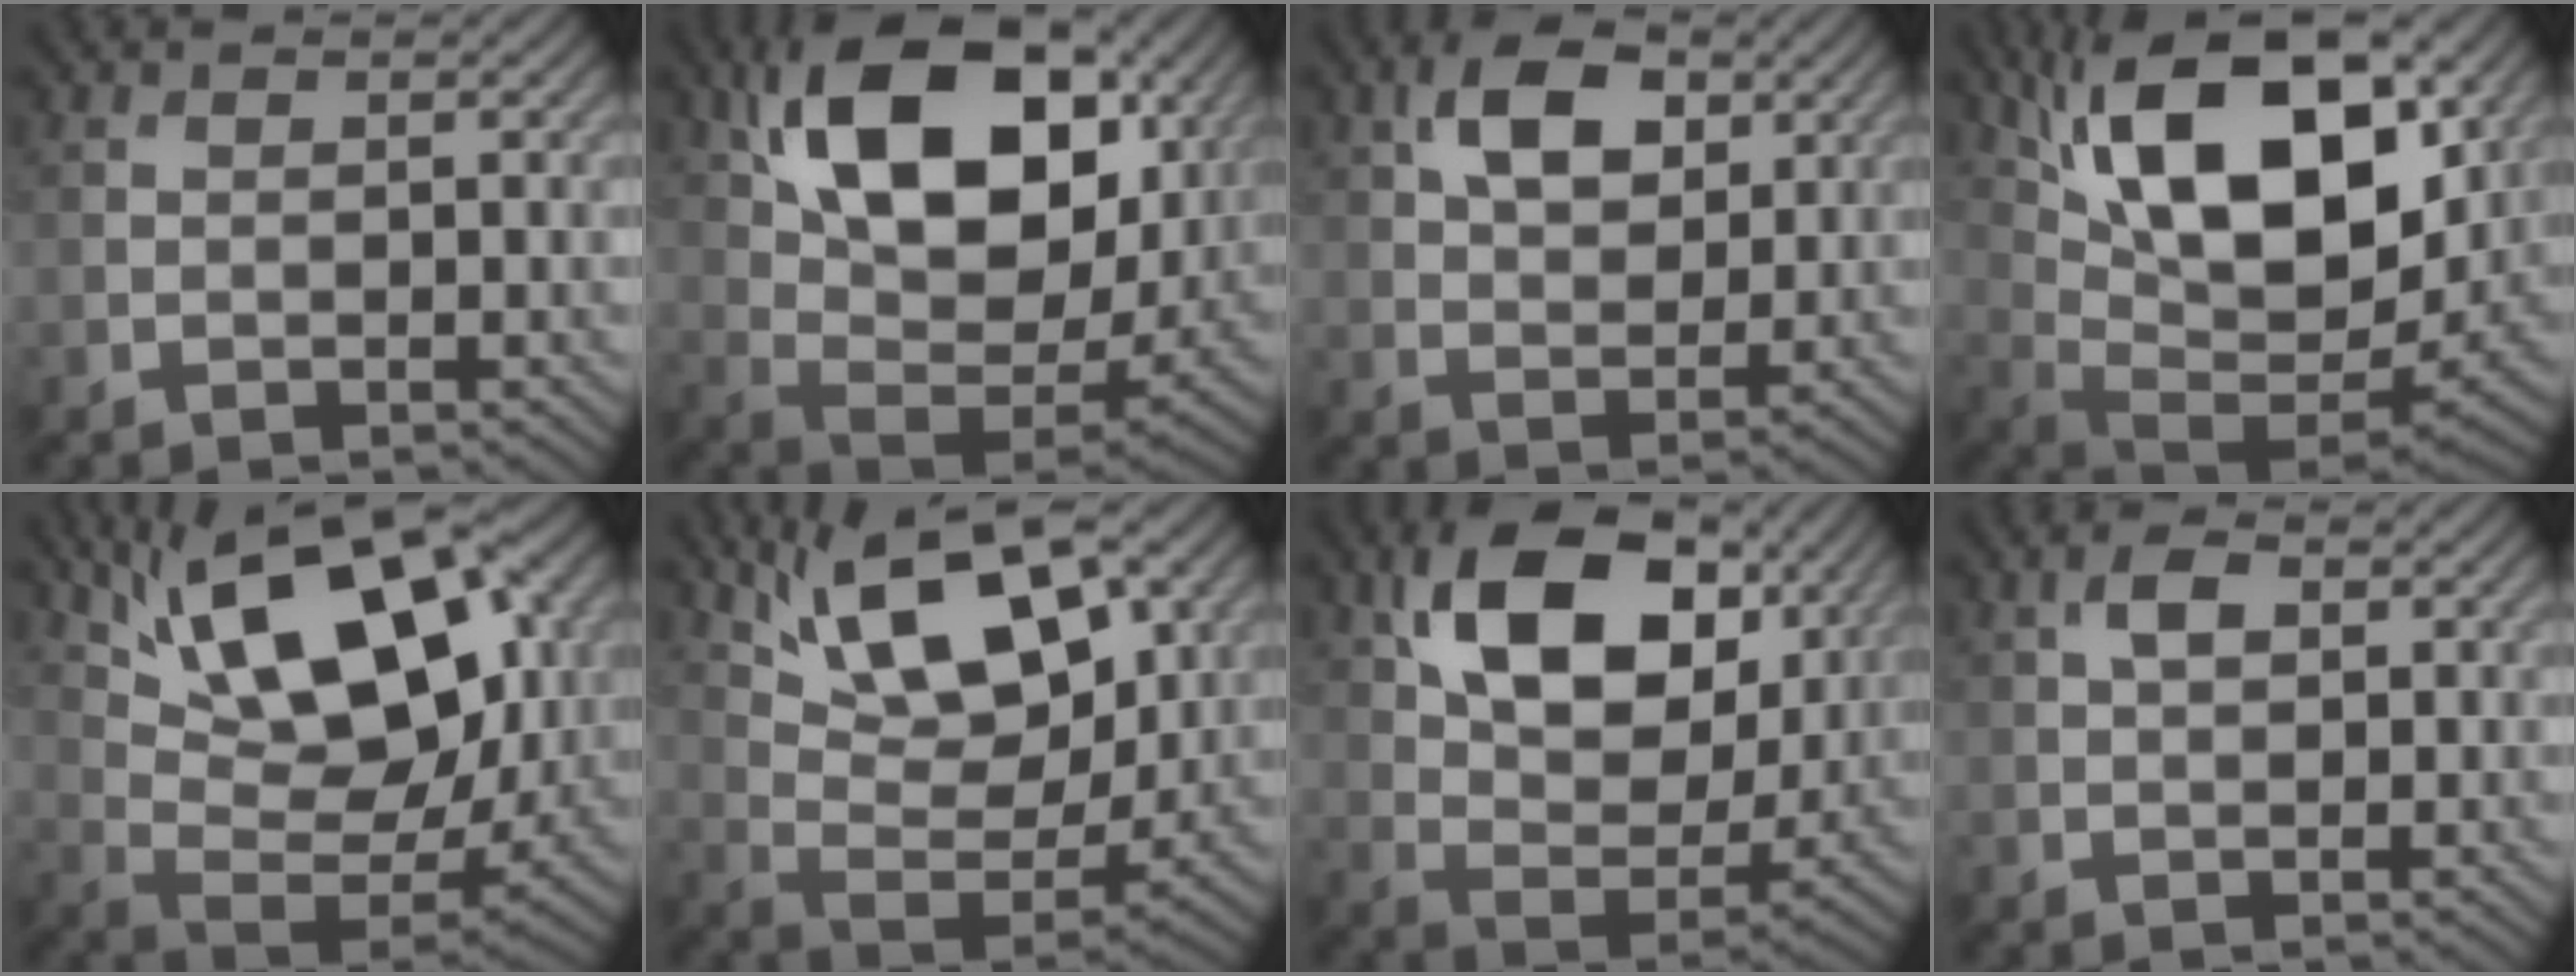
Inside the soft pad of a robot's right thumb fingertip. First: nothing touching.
{"total": 18.3, "force": [7.5, 10.4, 13.1], "torque": [-0.241, 0.011, 0.129]}
{"total": 7.5, "force": [3.1, 4.4, 5.2], "torque": [-0.099, 0.003, 0.051]}
{"total": 18.6, "force": [7.7, 8.9, 14.3], "torque": [-0.248, 0.026, 0.125]}
{"total": 18.0, "force": [8.5, 8.4, 13.4], "torque": [-0.232, 0.028, 0.127]}
{"total": 14.6, "force": [8.2, 6.4, 10.3], "torque": [-0.189, 0.008, 0.129]}
{"total": 14.9, "force": [6.3, 9.0, 10.1], "torque": [-0.195, 0.004, 0.113]}
{"total": 2.5, "force": [0.8, 1.4, 1.9], "torque": [-0.037, 0.005, 0.012]}